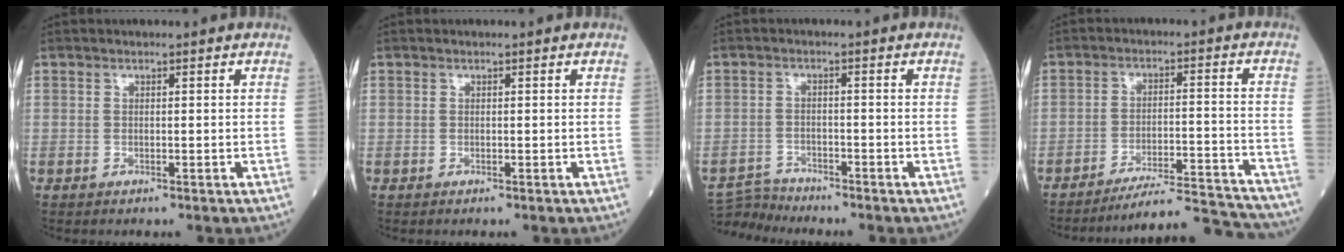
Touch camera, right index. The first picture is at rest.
{"total": 0.0}
{"total": 3.7, "force": [-3.6, -0.2, -0.8], "torque": [0.013, -0.011, -0.067]}
{"total": 13.6, "force": [-13.5, -0.7, 2.1], "torque": [-0.019, 0.013, -0.195]}